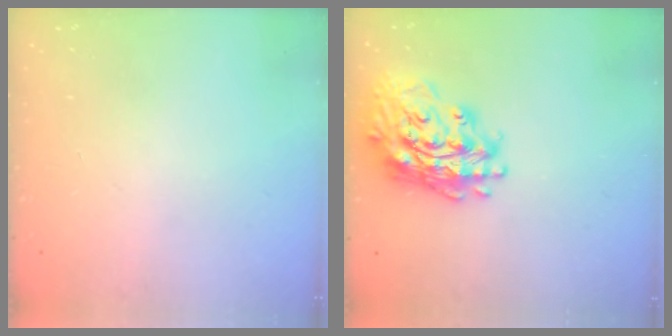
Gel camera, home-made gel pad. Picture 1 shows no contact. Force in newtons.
{"total": 19.4, "press": 19.2, "slide": 3.0}